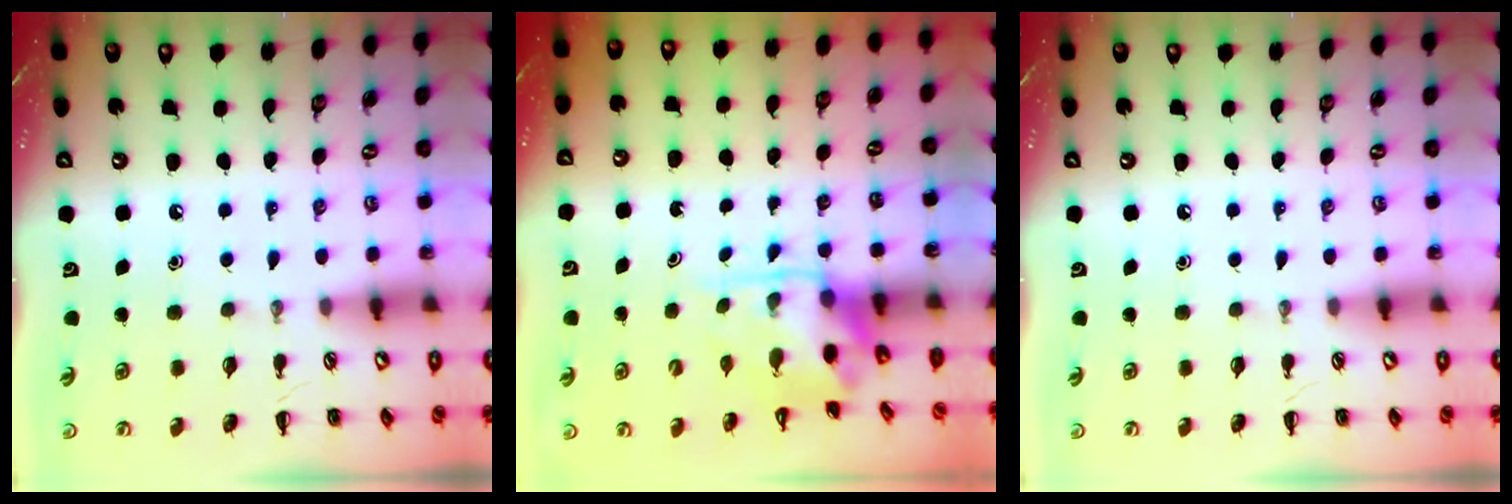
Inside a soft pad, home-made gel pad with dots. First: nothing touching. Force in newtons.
{"total": 3.6, "press": 3.5, "slide": 0.8}
{"total": 0.0}